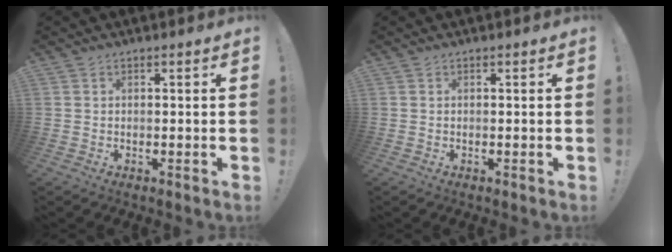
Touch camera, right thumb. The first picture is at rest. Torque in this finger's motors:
{"motor_torque": [-0.08, 0.10, 0.13, -0.03, -0.01]}